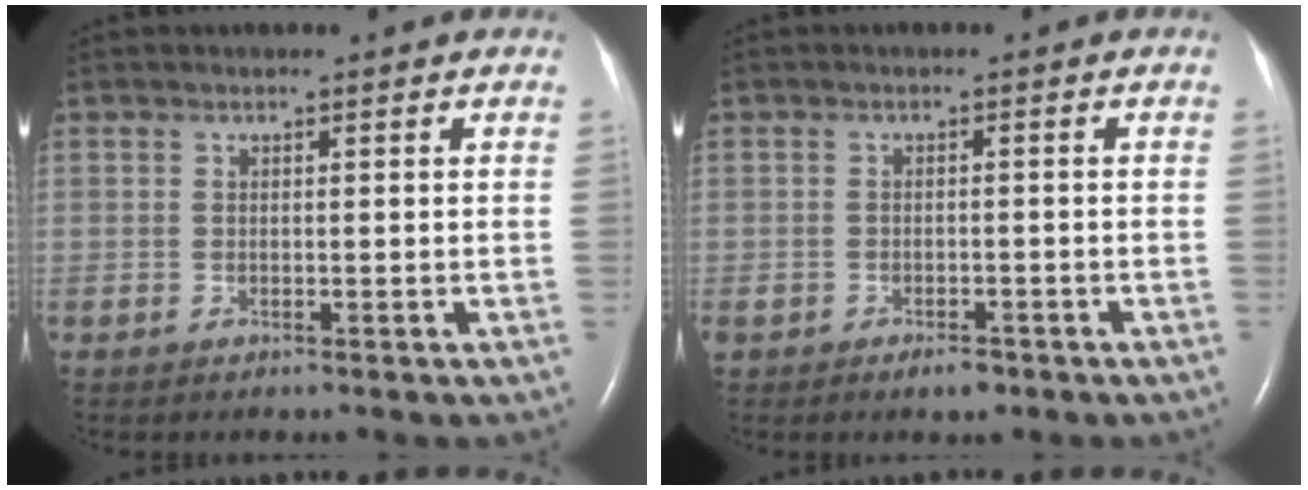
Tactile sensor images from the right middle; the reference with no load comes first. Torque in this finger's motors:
{"motor_torque": [0.00, 0.03, 0.01, 0.00]}